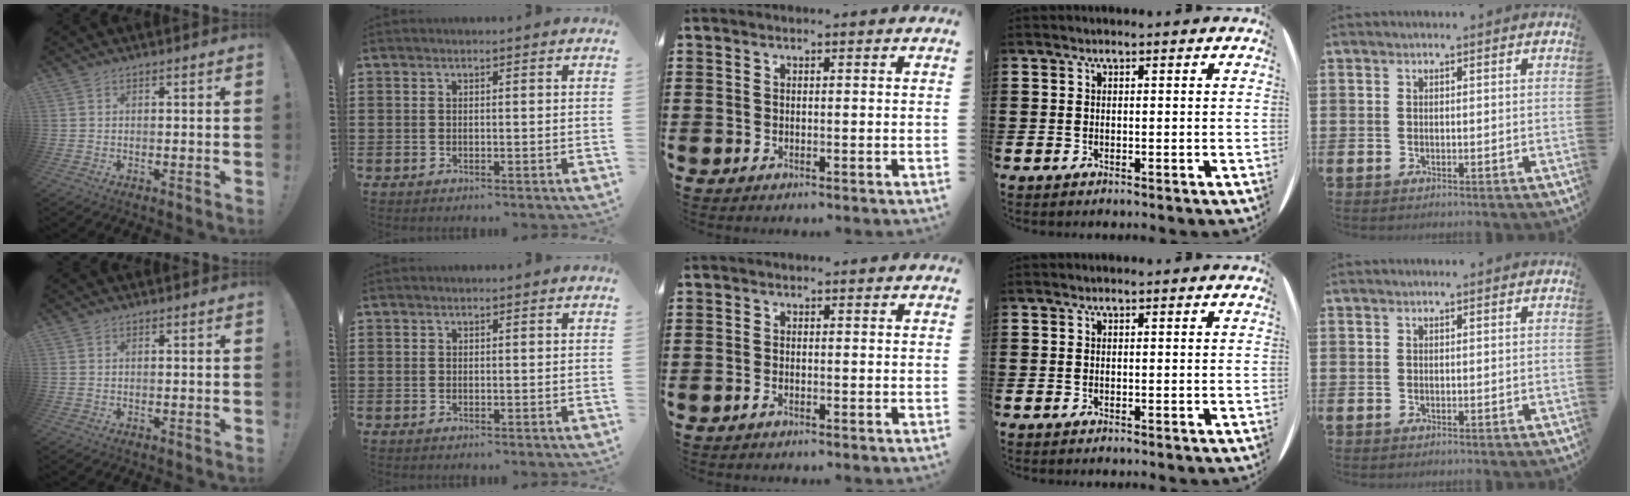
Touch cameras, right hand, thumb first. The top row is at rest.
{"middle": {"total": 0.8, "force": [-0.6, 0.1, 0.5], "torque": [-0.012, -0.004, -0.010]}}